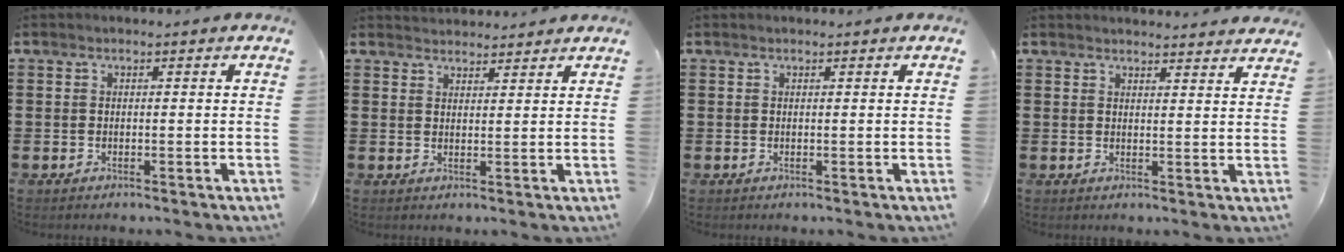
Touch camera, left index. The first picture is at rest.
{"total": 2.2, "force": [2.2, 0.1, -0.3], "torque": [0.000, -0.002, 0.043]}
{"total": 0.0}
{"total": 2.4, "force": [2.4, -0.1, 0.1], "torque": [0.000, -0.013, 0.045]}